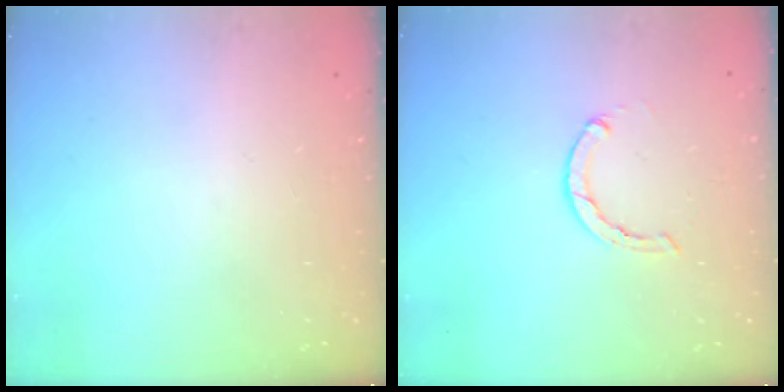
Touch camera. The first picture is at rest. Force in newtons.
{"total": 1.5, "press": 1.5, "slide": 0.2}